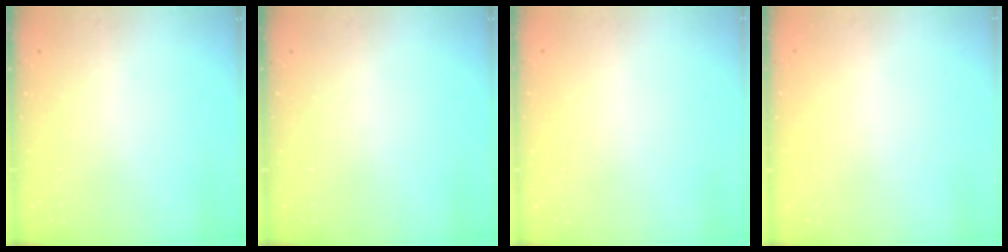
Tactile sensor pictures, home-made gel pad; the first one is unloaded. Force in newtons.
{"total": 0.0}
{"total": 0.0}
{"total": 0.0}